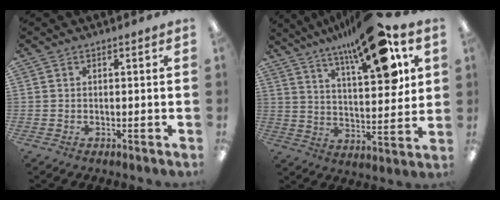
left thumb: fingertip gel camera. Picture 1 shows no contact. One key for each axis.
{"total": 18.9, "fx": 12.1, "fy": 5.4, "fz": 13.4, "tx": -0.208, "ty": -0.064, "tz": 0.191}